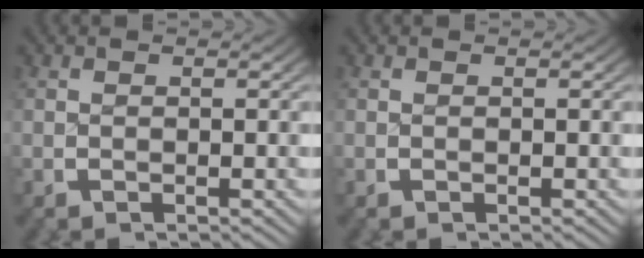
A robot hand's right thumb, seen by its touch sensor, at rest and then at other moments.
{"total": 0.0}